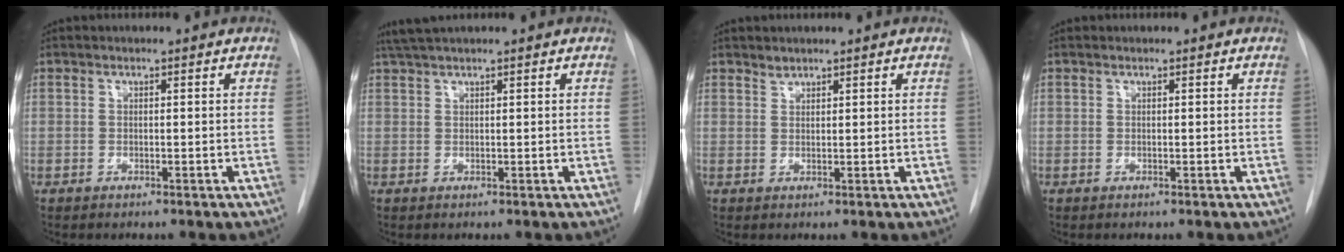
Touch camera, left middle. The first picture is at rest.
{"total": 2.9, "force": [2.5, -0.2, 1.5], "torque": [-0.030, 0.020, 0.051]}
{"total": 1.0, "force": [0.9, 0.2, 0.0], "torque": [0.002, -0.002, 0.016]}
{"total": 0.0}